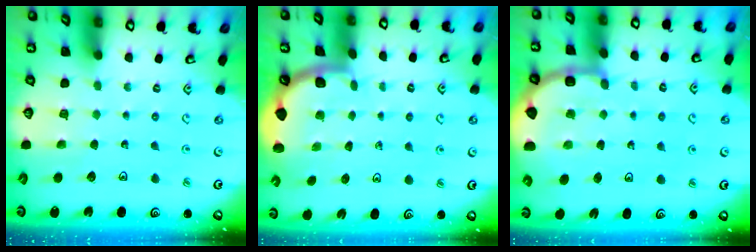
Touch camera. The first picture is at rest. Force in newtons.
{"total": 1.8, "press": 1.8, "slide": 0.1}
{"total": 6.4, "press": 6.2, "slide": 1.7}